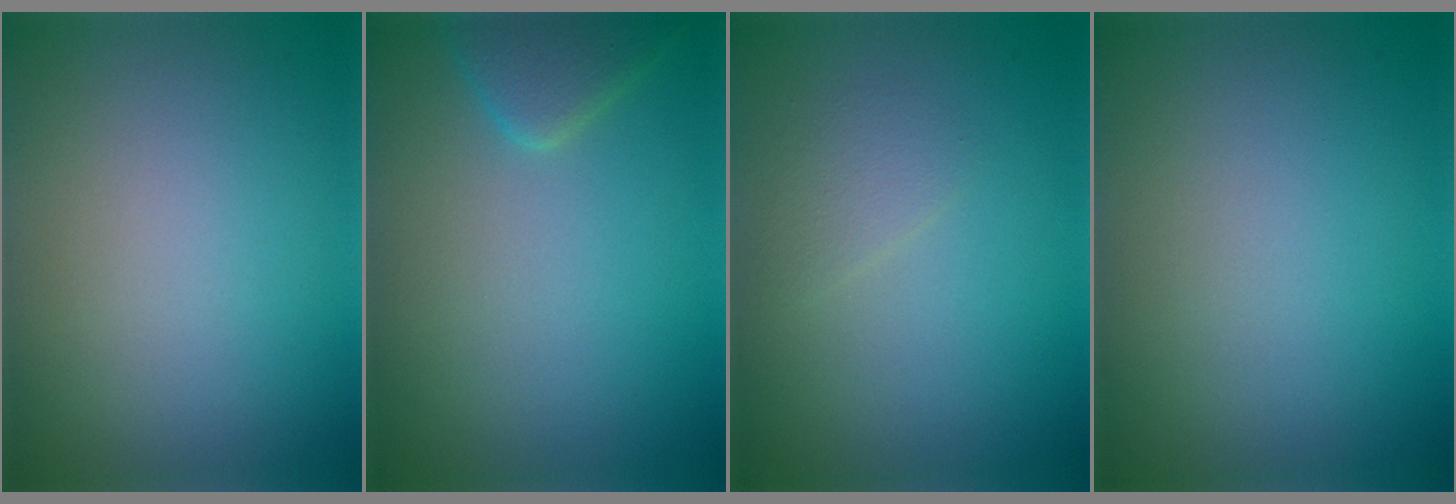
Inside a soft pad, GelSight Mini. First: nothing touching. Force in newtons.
{"total": 2.4, "press": 2.4, "slide": 0.1}
{"total": 1.3, "press": 1.3, "slide": 0.0}
{"total": 0.0}